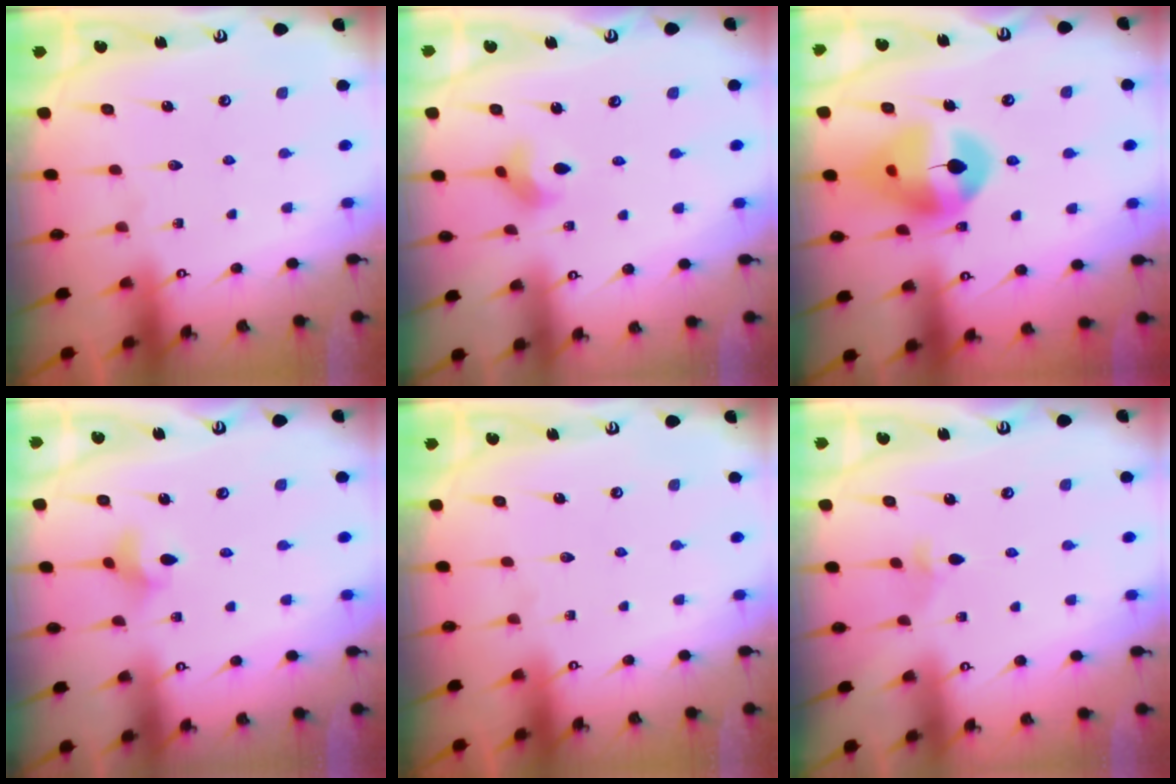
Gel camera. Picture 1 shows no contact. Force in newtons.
{"total": 3.6, "press": 3.6, "slide": 0.6}
{"total": 14.5, "press": 14.4, "slide": 1.7}
{"total": 4.7, "press": 4.7, "slide": 0.5}
{"total": 0.0}
{"total": 3.4, "press": 3.3, "slide": 0.8}